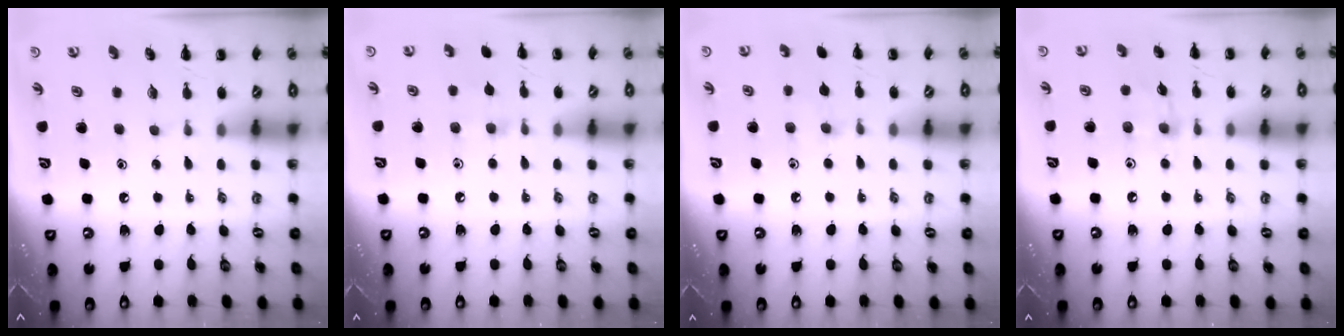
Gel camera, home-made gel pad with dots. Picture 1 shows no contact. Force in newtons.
{"total": 6.1, "press": 5.8, "slide": 1.9}
{"total": 5.5, "press": 5.1, "slide": 2.0}
{"total": 5.0, "press": 4.9, "slide": 1.2}